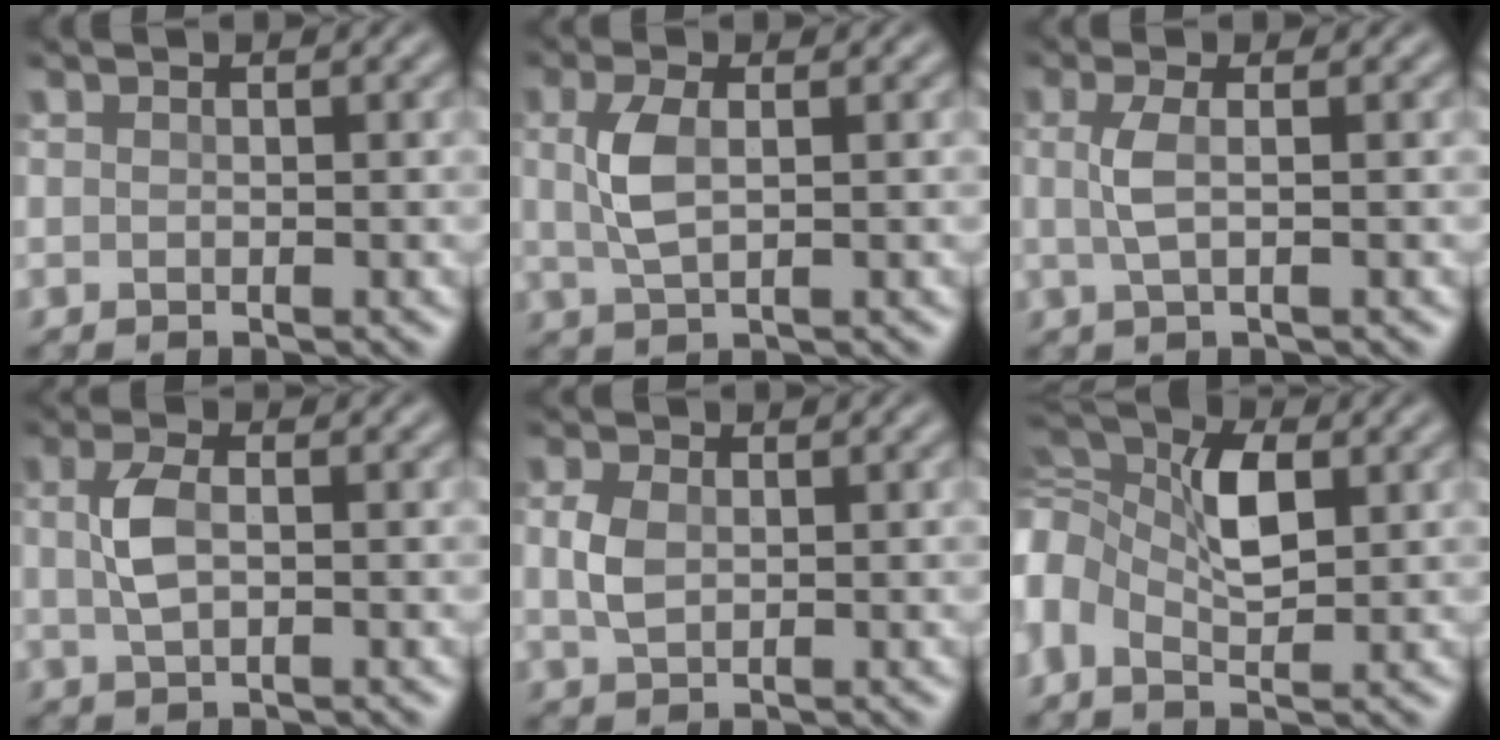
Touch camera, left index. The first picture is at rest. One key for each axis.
{"total": 3.1, "fx": 0.2, "fy": 1.3, "fz": 2.8, "tx": -0.066, "ty": 0.005, "tz": 0.006}
{"total": 2.1, "fx": 0.1, "fy": 0.3, "fz": 2.1, "tx": -0.049, "ty": 0.003, "tz": 0.000}
{"total": 2.9, "fx": 0.1, "fy": 1.4, "fz": 2.5, "tx": -0.058, "ty": 0.006, "tz": 0.001}
{"total": 2.2, "fx": 0.0, "fy": 1.5, "fz": 1.6, "tx": -0.039, "ty": 0.002, "tz": -0.002}
{"total": 7.3, "fx": 0.9, "fy": 4.5, "fz": 5.7, "tx": -0.128, "ty": 0.013, "tz": 0.005}